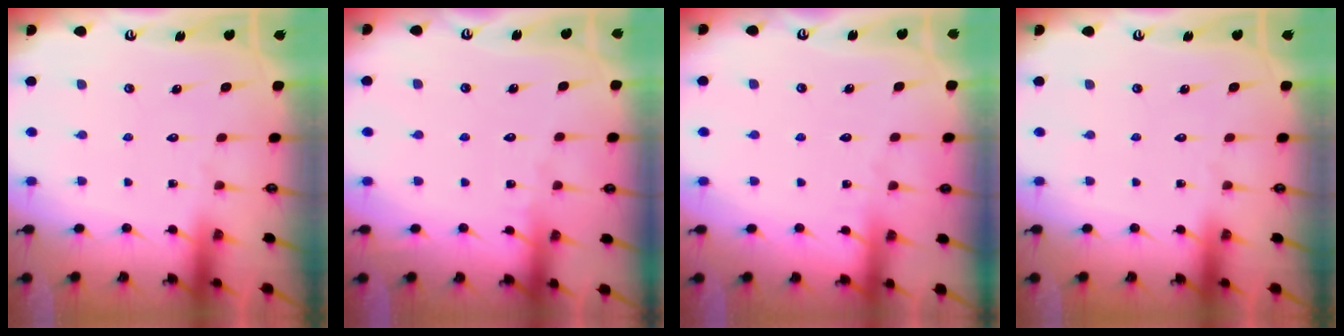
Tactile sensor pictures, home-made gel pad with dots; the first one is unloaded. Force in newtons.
{"total": 1.6, "press": 1.5, "slide": 0.2}
{"total": 2.0, "press": 2.0, "slide": 0.2}
{"total": 0.0}